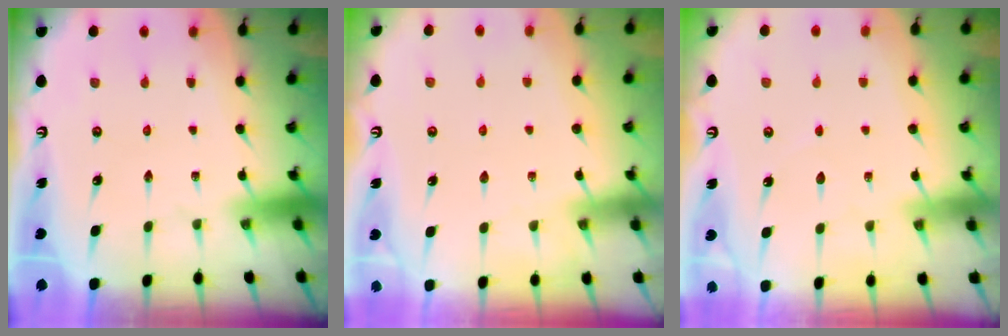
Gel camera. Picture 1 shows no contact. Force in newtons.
{"total": 3.7, "press": 3.6, "slide": 0.6}
{"total": 4.6, "press": 4.6, "slide": 0.6}